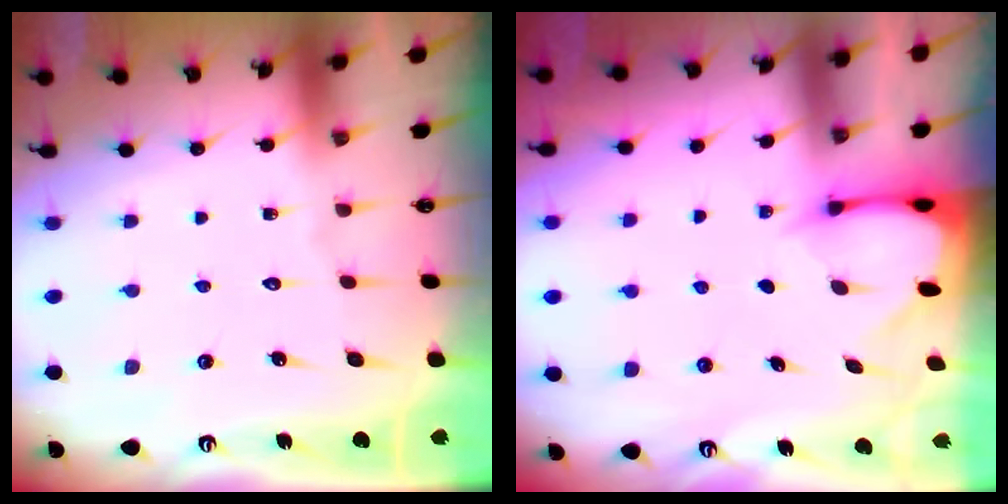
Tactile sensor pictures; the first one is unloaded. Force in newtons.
{"total": 2.5, "press": 2.5, "slide": 0.3}